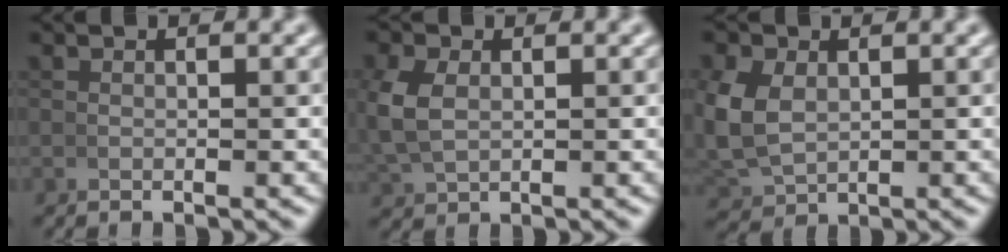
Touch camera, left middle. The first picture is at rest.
{"total": 3.2, "force": [0.5, 2.4, 2.0], "torque": [-0.065, -0.008, 0.023]}
{"total": 4.4, "force": [0.4, 3.7, 2.5], "torque": [-0.083, -0.019, 0.027]}